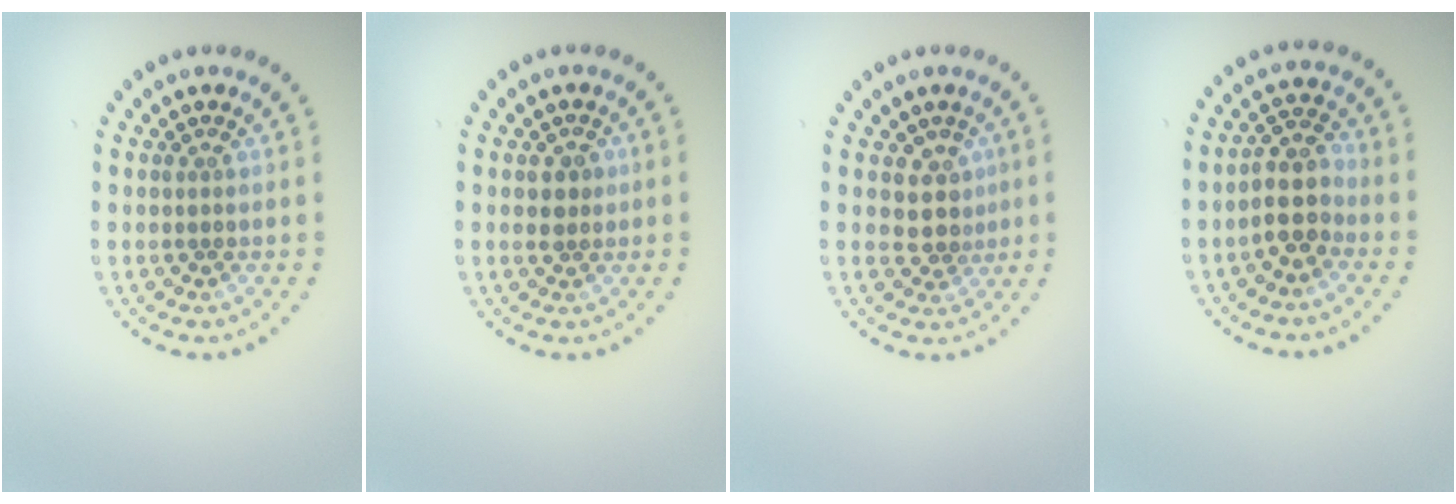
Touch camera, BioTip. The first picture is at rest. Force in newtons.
{"total": 1.5, "press": 1.5, "slide": 0.3}
{"total": 2.3, "press": 1.8, "slide": 1.5}
{"total": 3.2, "press": 2.8, "slide": 1.5}